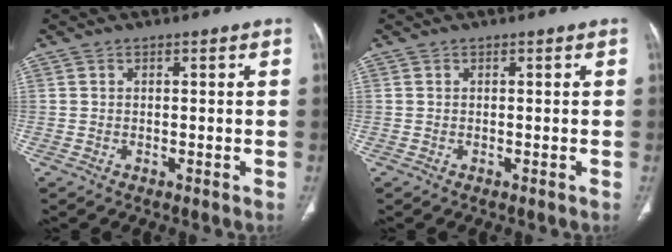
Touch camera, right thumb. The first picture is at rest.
{"total": 0.0}